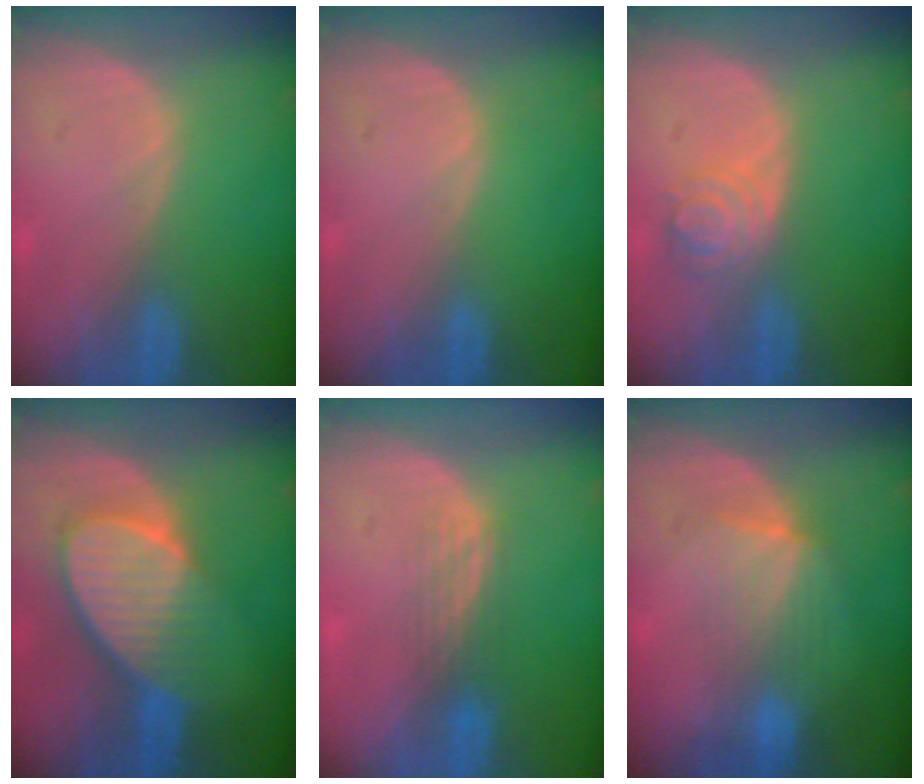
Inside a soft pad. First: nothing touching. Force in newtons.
{"total": 0.0}
{"total": 4.0, "press": 4.0, "slide": 0.5}
{"total": 9.0, "press": 8.1, "slide": 3.9}
{"total": 2.8, "press": 2.5, "slide": 1.3}
{"total": 4.9, "press": 4.7, "slide": 1.2}